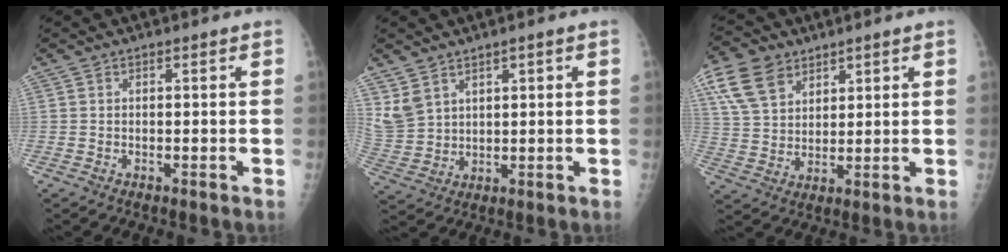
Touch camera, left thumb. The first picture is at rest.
{"total": 6.2, "force": [3.6, 4.4, 2.4], "torque": [-0.035, -0.018, 0.086]}
{"total": 11.4, "force": [6.0, 7.7, 5.9], "torque": [-0.102, -0.009, 0.121]}